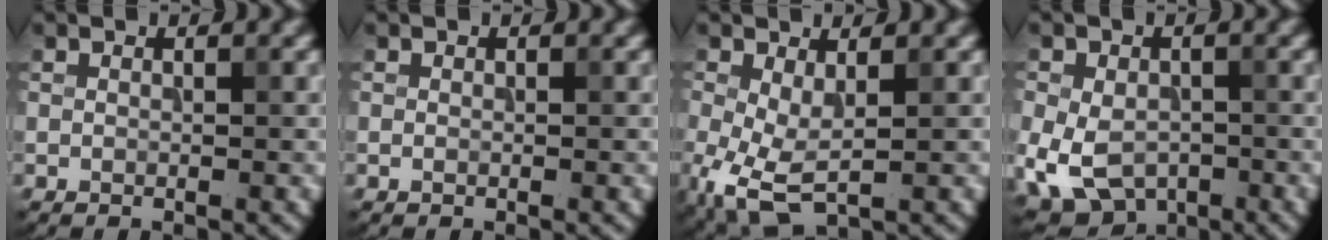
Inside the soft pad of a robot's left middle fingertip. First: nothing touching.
{"total": 0.0}
{"total": 4.2, "force": [-1.3, 1.7, 3.6], "torque": [-0.095, -0.011, -0.016]}
{"total": 7.5, "force": [-3.0, 5.1, 4.6], "torque": [-0.101, -0.034, -0.028]}